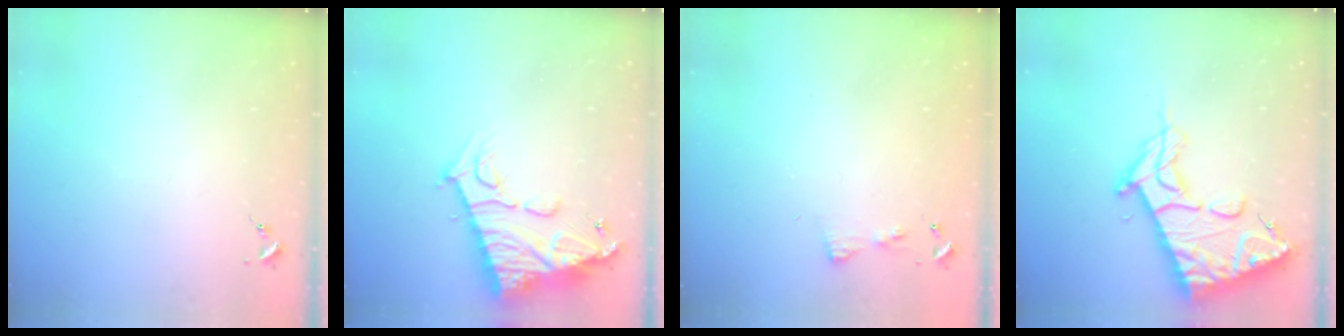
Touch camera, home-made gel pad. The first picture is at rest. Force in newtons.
{"total": 14.5, "press": 14.4, "slide": 1.4}
{"total": 4.3, "press": 4.2, "slide": 0.5}
{"total": 19.5, "press": 19.4, "slide": 2.1}